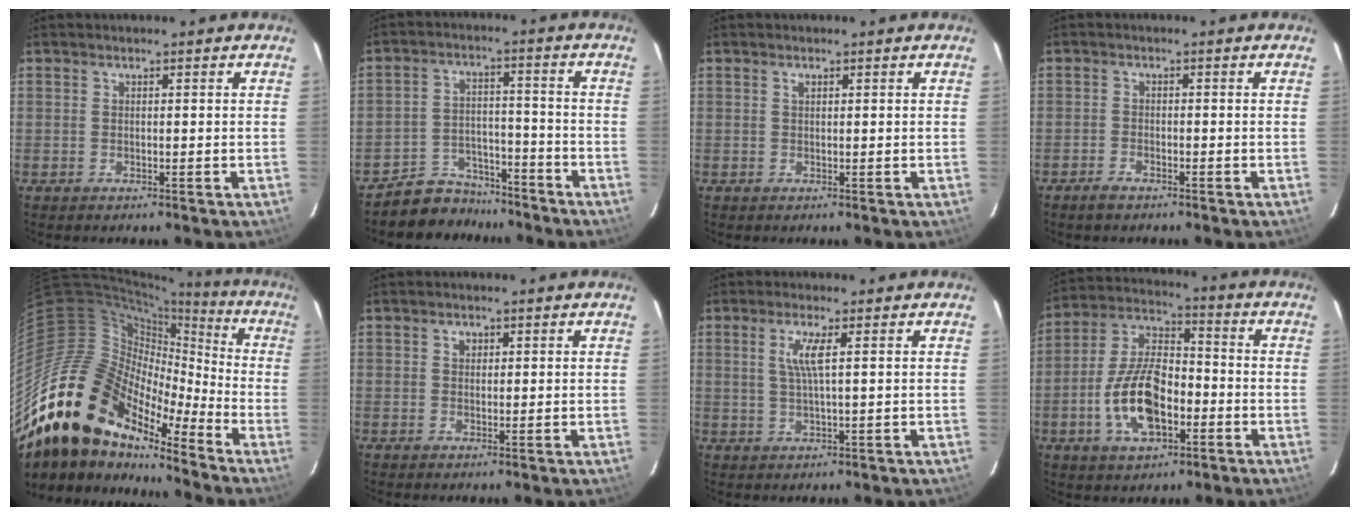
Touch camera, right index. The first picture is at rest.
{"total": 8.7, "force": [-7.5, 4.5, 0.3], "torque": [-0.023, 0.034, -0.113]}
{"total": 0.7, "force": [0.4, 0.3, 0.4], "torque": [-0.008, 0.003, 0.007]}
{"total": 2.2, "force": [-1.8, 0.8, 0.9], "torque": [-0.028, 0.001, -0.035]}
{"total": 21.0, "force": [-15.1, 10.7, 10.0], "torque": [-0.175, -0.003, -0.280]}
{"total": 1.4, "force": [0.6, 1.1, 0.5], "torque": [-0.006, 0.006, 0.009]}
{"total": 3.7, "force": [1.1, -0.2, 3.5], "torque": [-0.070, -0.002, 0.022]}
{"total": 14.4, "force": [-4.5, 7.3, 11.5], "torque": [-0.234, 0.012, -0.079]}